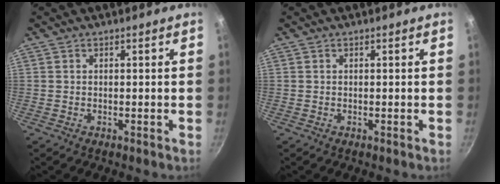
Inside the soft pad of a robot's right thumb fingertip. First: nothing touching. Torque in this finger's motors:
{"motor_torque": [0.00, 0.00, -0.08, 0.07, 0.00]}